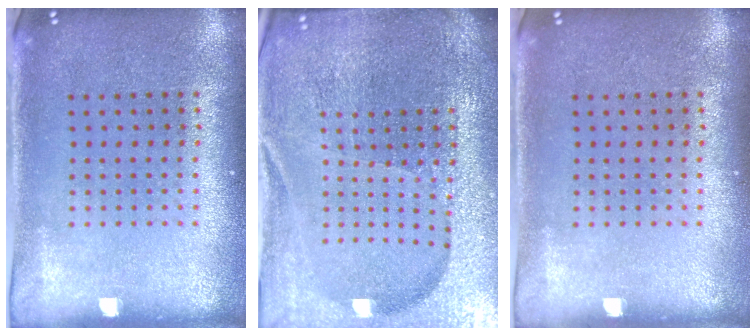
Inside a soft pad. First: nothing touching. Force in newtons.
{"total": 5.2, "press": 4.8, "slide": 2.0}
{"total": 0.0}